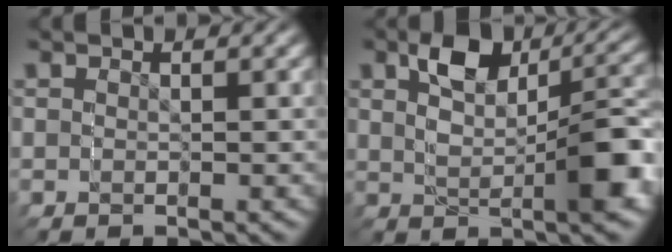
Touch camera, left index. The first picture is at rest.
{"total": 5.7, "force": [0.6, 3.3, 4.5], "torque": [-0.080, 0.002, 0.005]}